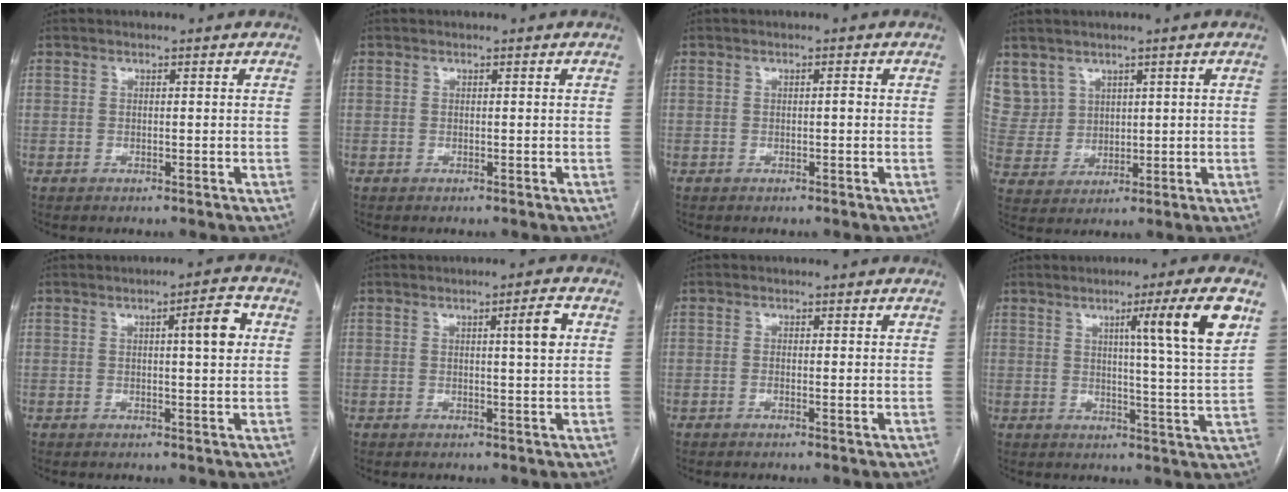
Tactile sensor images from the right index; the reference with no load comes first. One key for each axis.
{"total": 0.0}
{"total": 0.7, "fx": 0.0, "fy": 0.1, "fz": 0.7, "tx": -0.010, "ty": 0.002, "tz": 0.000}
{"total": 7.5, "fx": 4.4, "fy": 6.1, "fz": 0.5, "tx": -0.021, "ty": 0.020, "tz": 0.108}
{"total": 5.3, "fx": 1.3, "fy": 0.7, "fz": 5.1, "tx": -0.070, "ty": 0.008, "tz": 0.017}
{"total": 3.8, "fx": 1.1, "fy": -0.1, "fz": 3.7, "tx": -0.052, "ty": 0.001, "tz": 0.015}
{"total": 1.2, "fx": -0.2, "fy": 0.2, "fz": 1.1, "tx": -0.018, "ty": -0.002, "tz": -0.002}
{"total": 11.3, "fx": 4.9, "fy": -1.9, "fz": 10.0, "tx": -0.141, "ty": -0.006, "tz": 0.070}